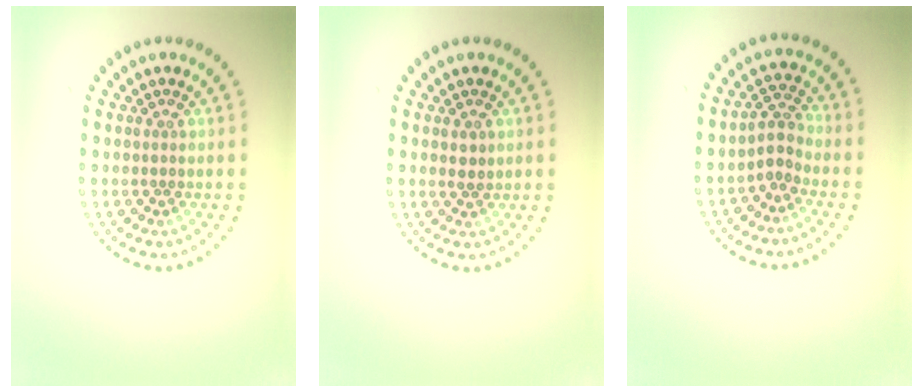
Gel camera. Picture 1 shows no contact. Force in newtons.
{"total": 1.1, "press": 1.0, "slide": 0.4}
{"total": 2.1, "press": 1.6, "slide": 1.3}